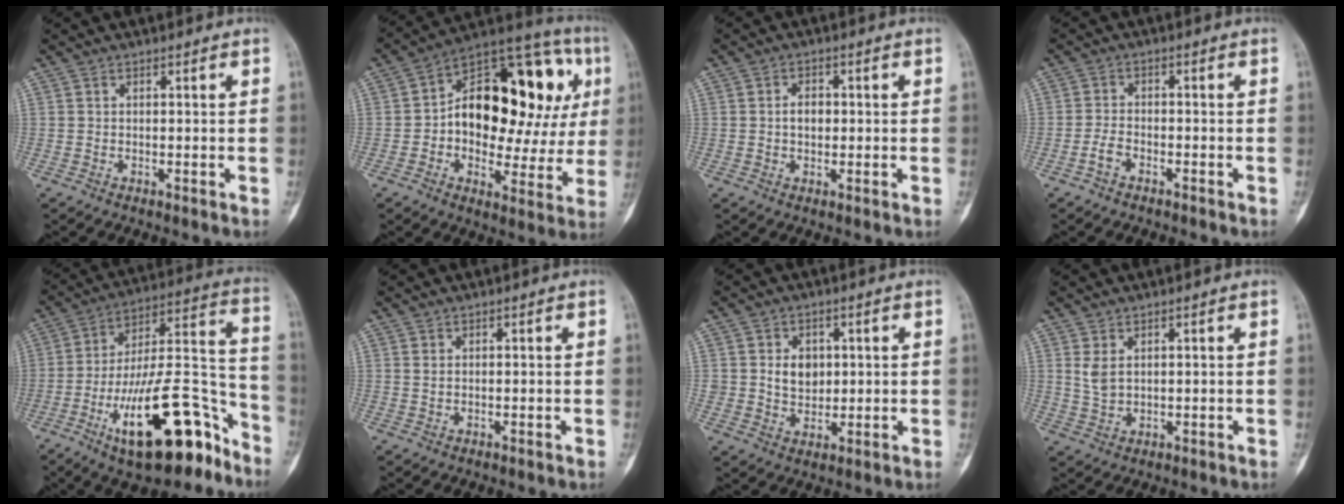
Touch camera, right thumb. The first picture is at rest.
{"total": 26.7, "force": [4.5, 13.9, 22.4], "torque": [-0.282, 0.042, 0.064]}
{"total": 3.0, "force": [0.1, 2.1, 2.1], "torque": [-0.028, 0.006, -0.001]}
{"total": 2.8, "force": [-1.8, 1.4, 1.6], "torque": [-0.034, 0.015, -0.037]}
{"total": 24.6, "force": [-13.5, 8.8, 18.5], "torque": [-0.262, 0.094, -0.218]}
{"total": 0.7, "force": [0.4, 0.4, 0.5], "torque": [-0.008, 0.000, 0.008]}
{"total": 5.8, "force": [1.2, 4.6, 3.4], "torque": [-0.031, -0.008, 0.028]}
{"total": 3.3, "force": [1.3, 1.9, 2.4], "torque": [-0.046, -0.006, 0.036]}